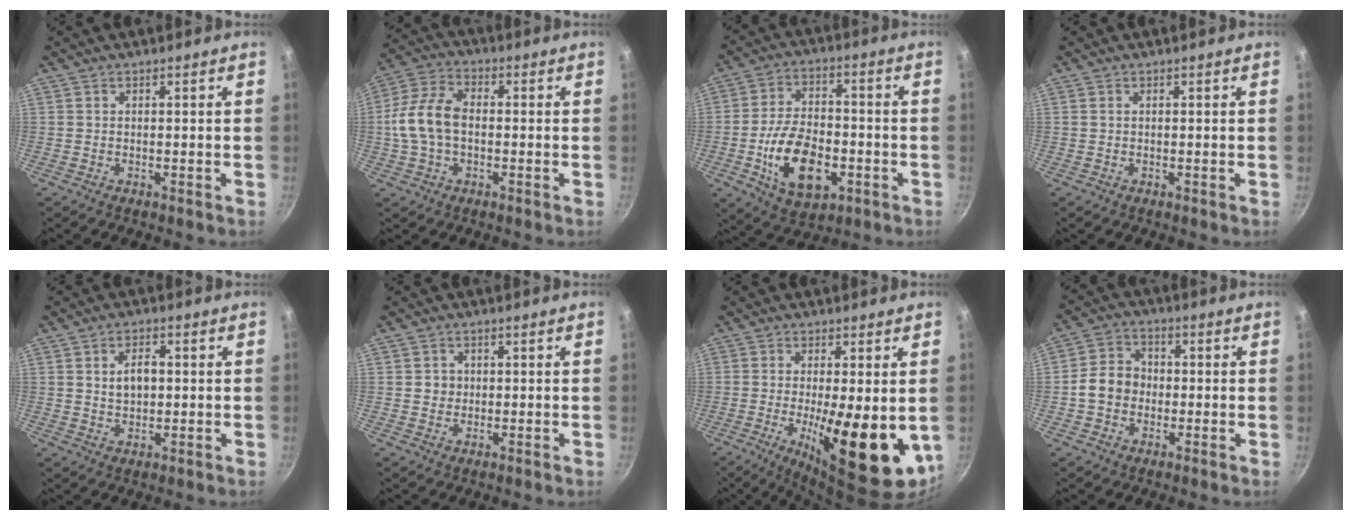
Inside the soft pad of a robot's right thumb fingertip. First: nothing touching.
{"total": 10.8, "force": [-0.6, 6.9, 8.3], "torque": [-0.157, 0.033, -0.022]}
{"total": 15.4, "force": [-4.3, 9.1, 11.6], "torque": [-0.185, 0.018, -0.069]}
{"total": 0.0}
{"total": 5.0, "force": [0.6, 3.3, 3.8], "torque": [-0.049, 0.005, 0.011]}
{"total": 2.3, "force": [0.2, 2.2, 0.7], "torque": [0.002, 0.004, 0.000]}
{"total": 16.5, "force": [-2.4, 5.3, 15.5], "torque": [-0.217, -0.018, -0.029]}
{"total": 7.5, "force": [-1.0, 6.2, 4.0], "torque": [-0.041, 0.022, -0.031]}